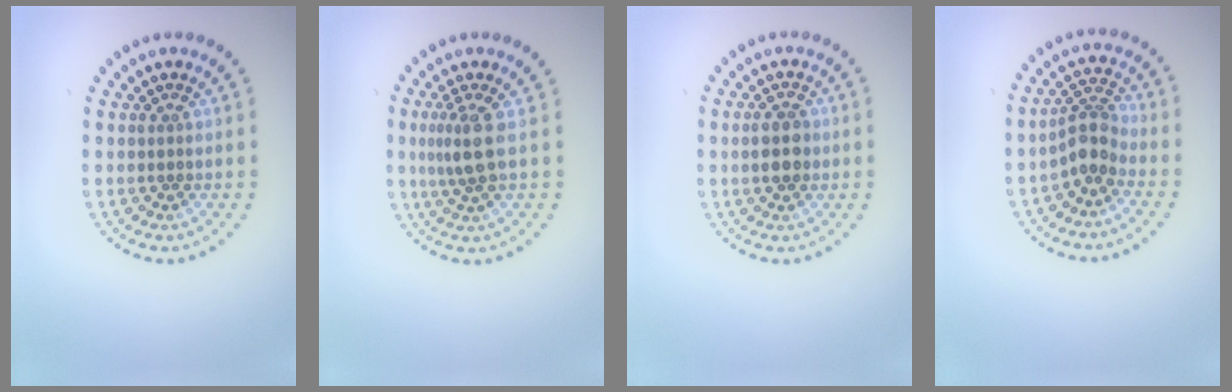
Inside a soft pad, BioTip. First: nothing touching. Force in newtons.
{"total": 2.7, "press": 2.1, "slide": 1.7}
{"total": 2.8, "press": 2.8, "slide": 0.1}
{"total": 2.8, "press": 2.2, "slide": 1.8}